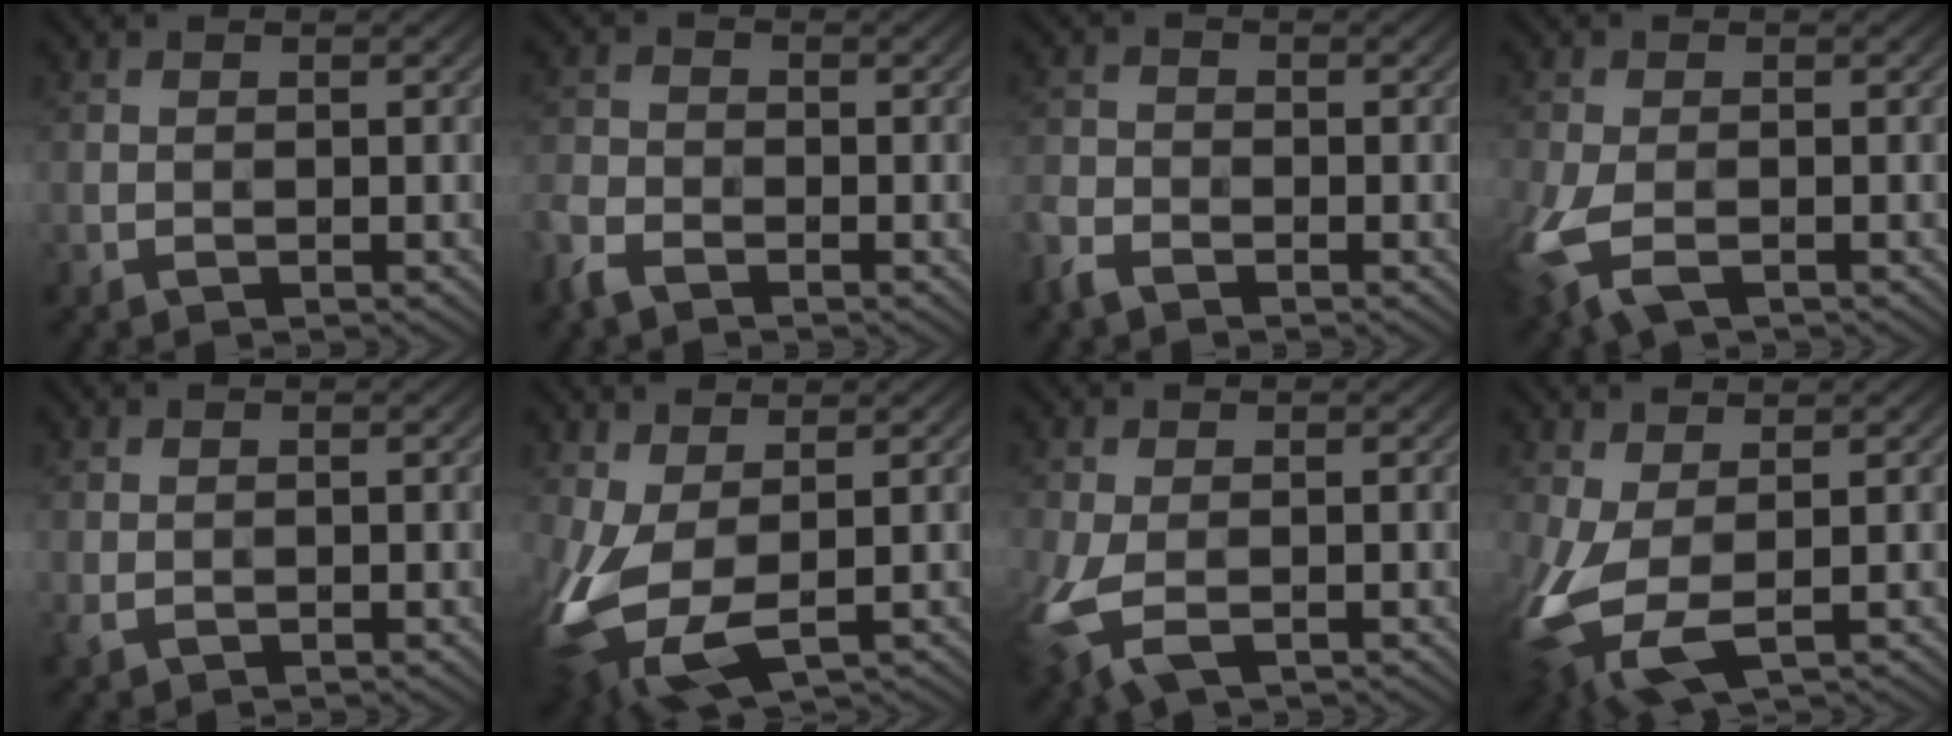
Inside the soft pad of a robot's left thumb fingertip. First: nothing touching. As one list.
[{"total": 3.8, "force": [-2.8, 1.8, 1.7], "torque": [-0.048, -0.013, -0.064]}, {"total": 3.3, "force": [-2.6, 1.5, 1.4], "torque": [-0.037, -0.013, -0.057]}, {"total": 7.5, "force": [-3.0, 4.1, 5.5], "torque": [-0.139, -0.028, -0.049]}, {"total": 1.1, "force": [-0.4, 0.8, 0.7], "torque": [-0.023, -0.008, -0.001]}, {"total": 9.8, "force": [-1.5, 5.3, 8.1], "torque": [-0.207, -0.032, -0.011]}, {"total": 6.8, "force": [-2.5, 3.7, 5.2], "torque": [-0.132, -0.027, -0.038]}, {"total": 8.8, "force": [-1.3, 4.6, 7.4], "torque": [-0.187, -0.031, -0.008]}]